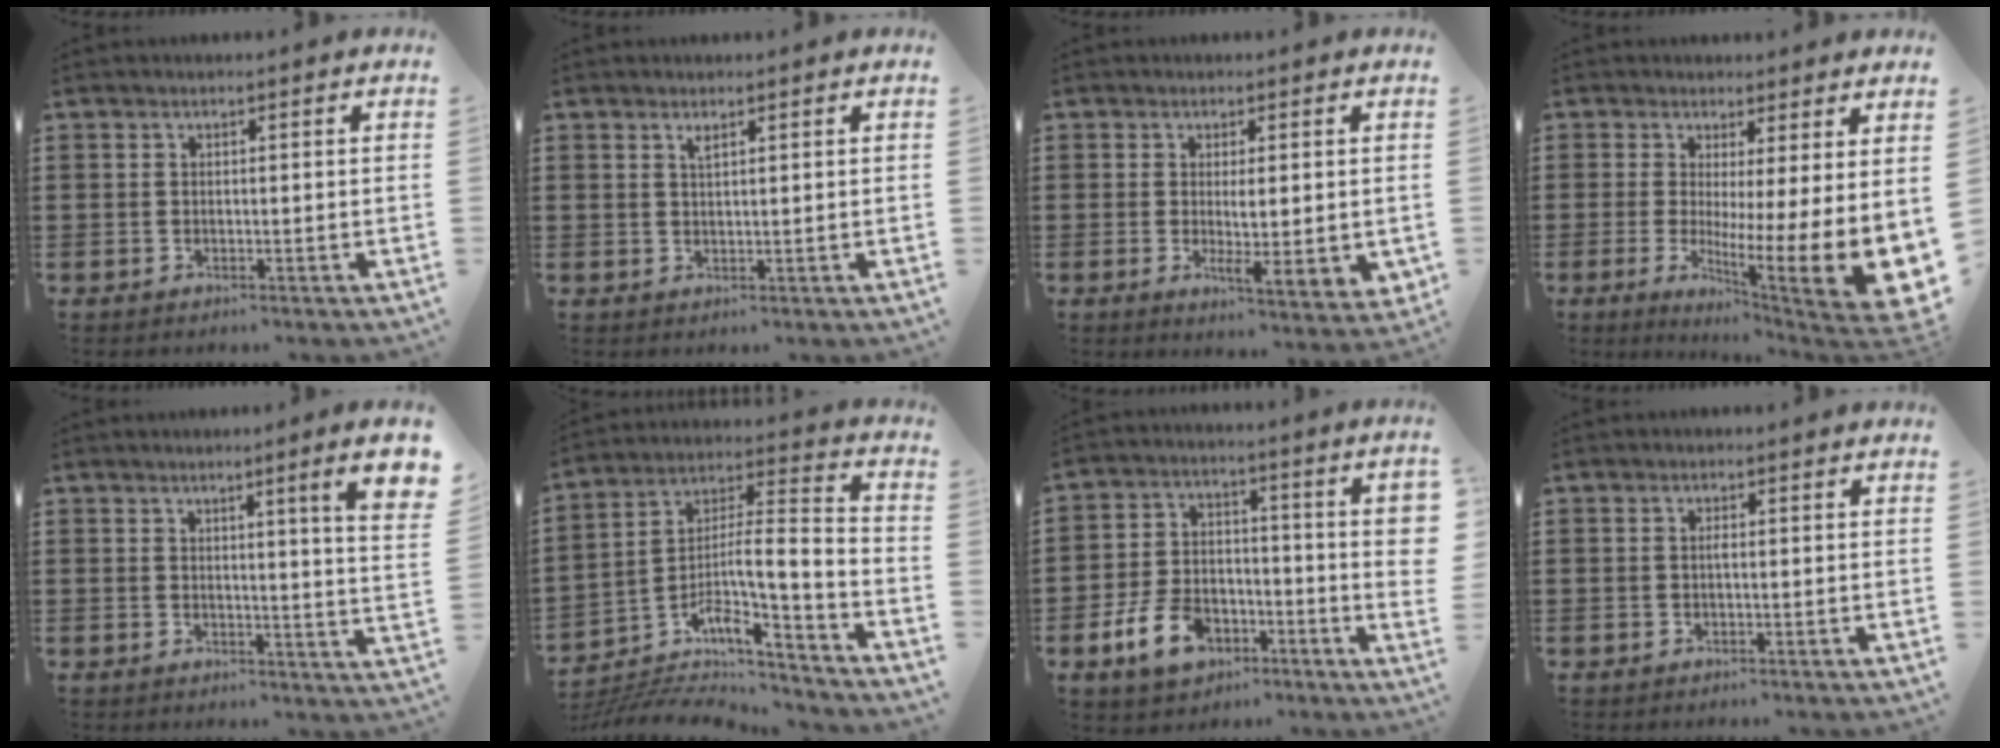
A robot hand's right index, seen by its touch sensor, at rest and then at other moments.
{"total": 1.2, "force": [0.8, 0.2, 0.8], "torque": [-0.018, 0.001, 0.014]}
{"total": 3.8, "force": [0.3, 0.6, 3.7], "torque": [-0.062, -0.007, 0.003]}
{"total": 8.5, "force": [0.4, 2.3, 8.1], "torque": [-0.118, -0.056, 0.010]}
{"total": 5.5, "force": [2.7, -0.4, 4.7], "torque": [-0.080, -0.012, 0.041]}
{"total": 7.4, "force": [-5.3, 0.8, 5.2], "torque": [-0.105, -0.032, -0.114]}
{"total": 9.3, "force": [-4.2, 5.2, 6.5], "torque": [-0.148, 0.004, -0.079]}
{"total": 0.7, "force": [-0.1, 0.1, 0.7], "torque": [-0.014, -0.005, -0.001]}